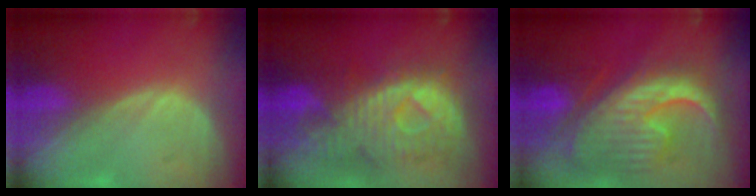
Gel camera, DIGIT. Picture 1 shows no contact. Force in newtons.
{"total": 11.5, "press": 9.9, "slide": 5.8}
{"total": 13.0, "press": 11.2, "slide": 6.6}